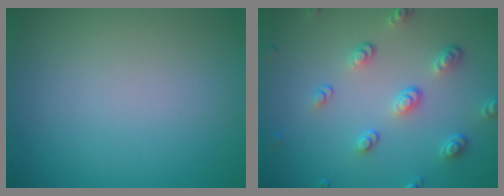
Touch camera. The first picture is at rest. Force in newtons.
{"total": 3.8, "press": 2.9, "slide": 2.5}